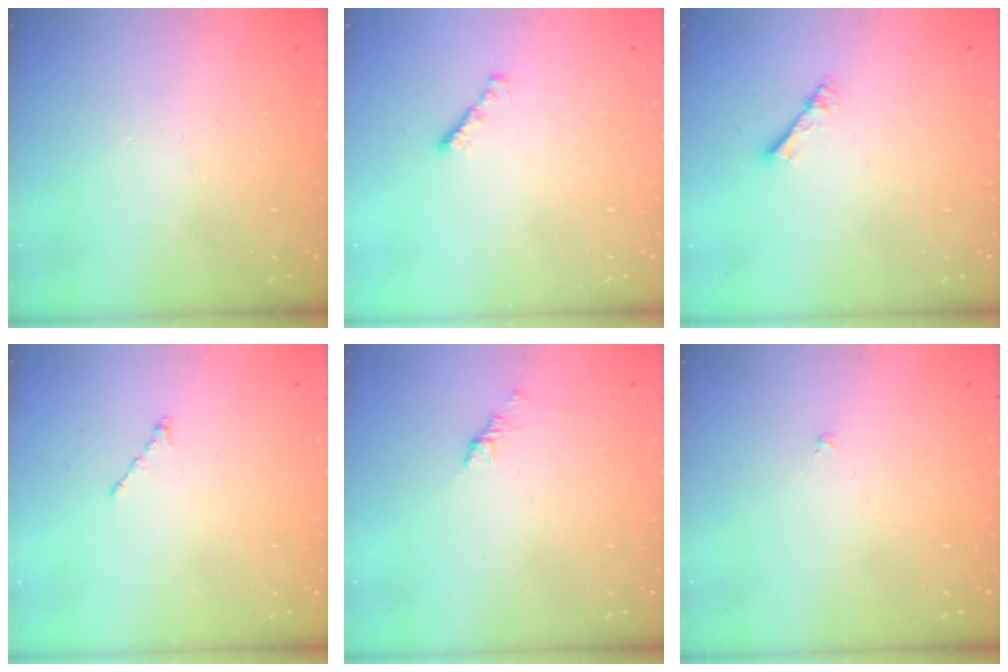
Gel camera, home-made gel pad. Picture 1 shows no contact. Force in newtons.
{"total": 1.8, "press": 1.7, "slide": 0.6}
{"total": 2.3, "press": 2.3, "slide": 0.3}
{"total": 0.0}
{"total": 1.1, "press": 1.0, "slide": 0.5}
{"total": 1.0, "press": 0.9, "slide": 0.3}